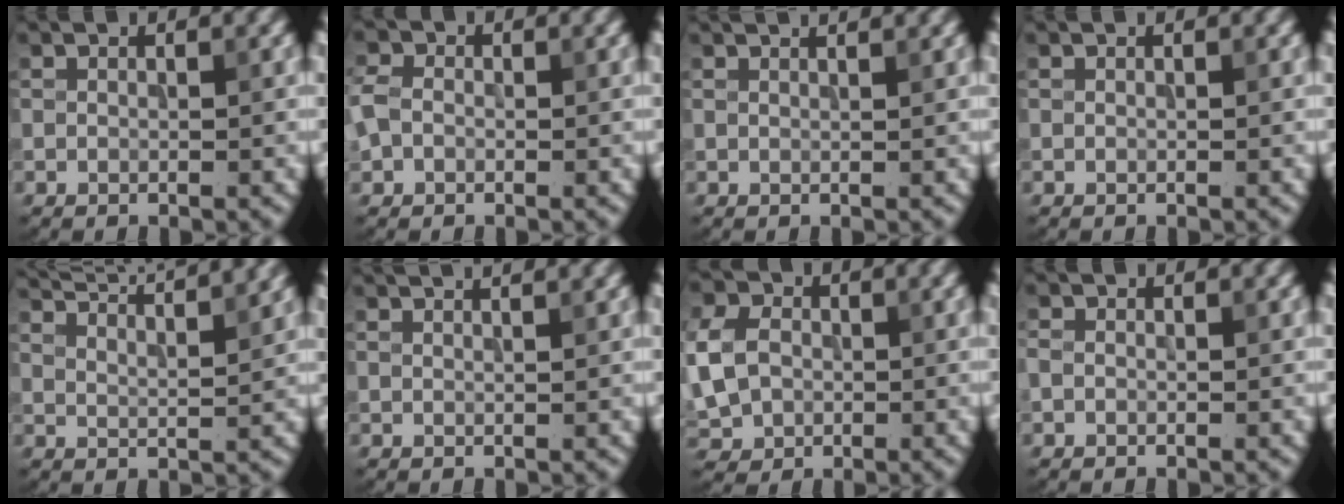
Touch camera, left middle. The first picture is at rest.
{"total": 2.4, "force": [-0.3, 2.0, 1.3], "torque": [-0.035, 0.009, -0.012]}
{"total": 1.4, "force": [1.2, 0.0, 0.6], "torque": [-0.011, 0.003, 0.009]}
{"total": 0.0}
{"total": 8.7, "force": [7.3, 1.9, 4.3], "torque": [-0.050, 0.033, 0.070]}
{"total": 2.1, "force": [1.7, 0.4, 1.1], "torque": [-0.007, 0.010, 0.004]}
{"total": 6.9, "force": [-0.1, 5.6, 4.1], "torque": [-0.106, 0.013, -0.016]}
{"total": 0.8, "force": [-0.3, 0.6, 0.3], "torque": [-0.006, 0.000, -0.007]}